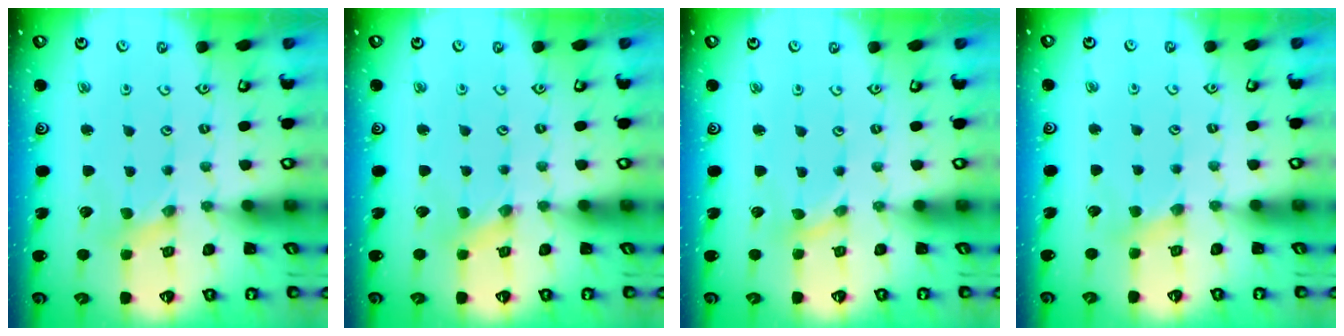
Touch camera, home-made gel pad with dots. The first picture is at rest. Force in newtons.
{"total": 0.0}
{"total": 0.0}
{"total": 2.6, "press": 2.6, "slide": 0.4}